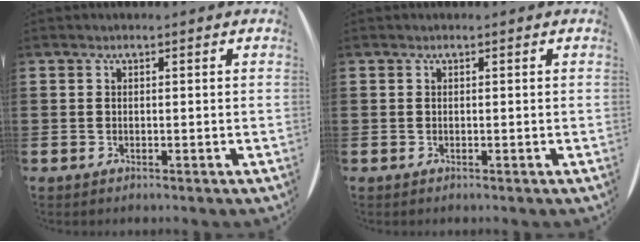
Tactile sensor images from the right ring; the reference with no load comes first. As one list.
[{"total": 0.0}]